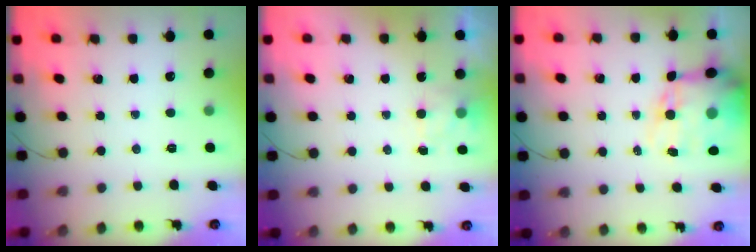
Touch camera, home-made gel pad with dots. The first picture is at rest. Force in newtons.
{"total": 3.0, "press": 2.7, "slide": 1.4}
{"total": 14.7, "press": 14.3, "slide": 3.6}